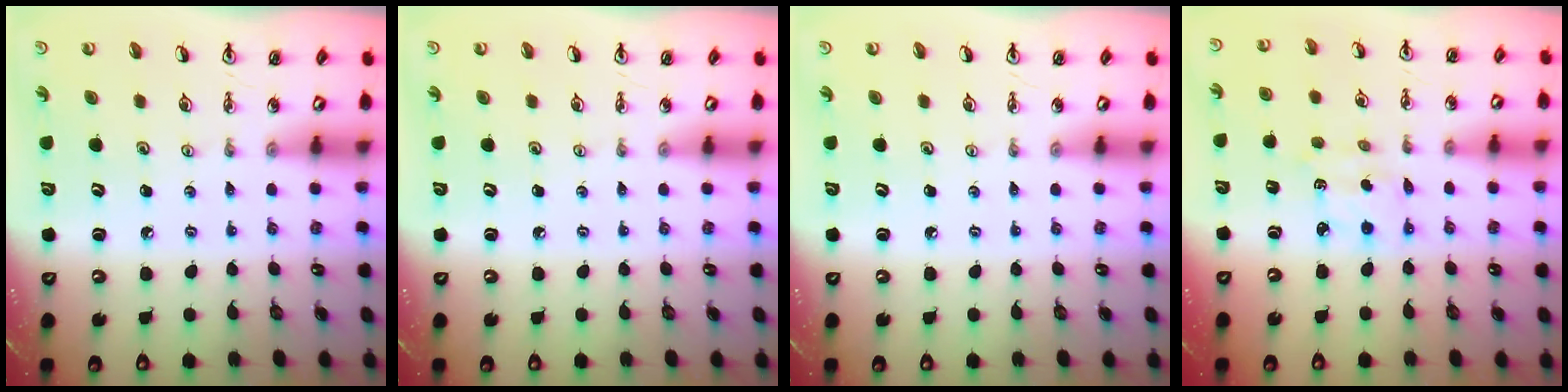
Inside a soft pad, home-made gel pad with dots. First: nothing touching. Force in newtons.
{"total": 0.0}
{"total": 0.0}
{"total": 2.3, "press": 2.3, "slide": 0.6}